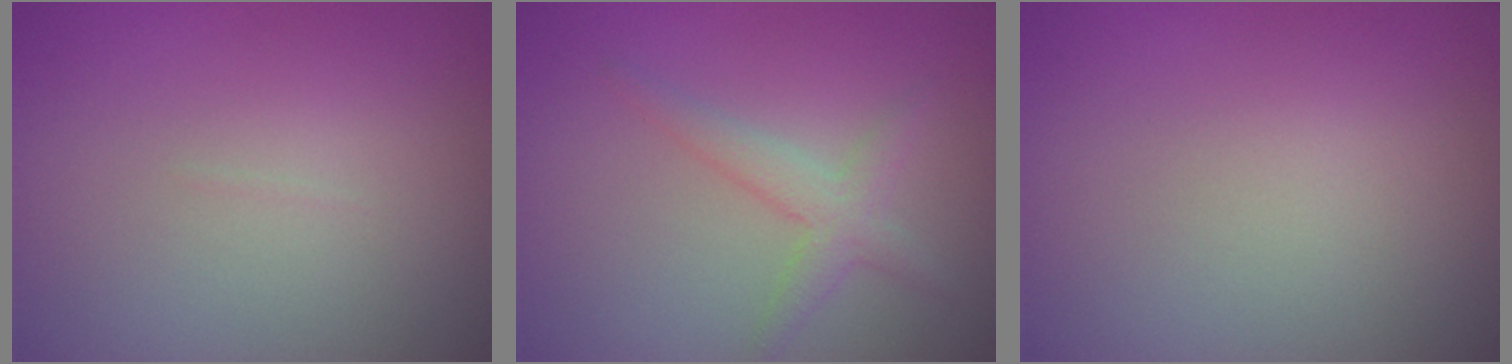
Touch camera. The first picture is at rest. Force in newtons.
{"total": 2.2, "press": 2.2, "slide": 0.1}
{"total": 0.0}